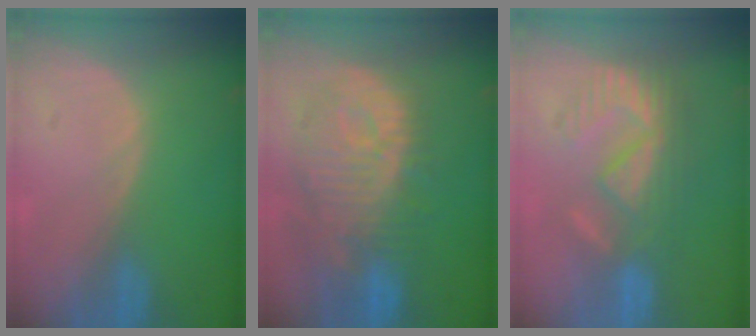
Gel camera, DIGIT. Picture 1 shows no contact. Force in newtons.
{"total": 12.5, "press": 11.1, "slide": 5.6}
{"total": 9.4, "press": 8.1, "slide": 4.6}